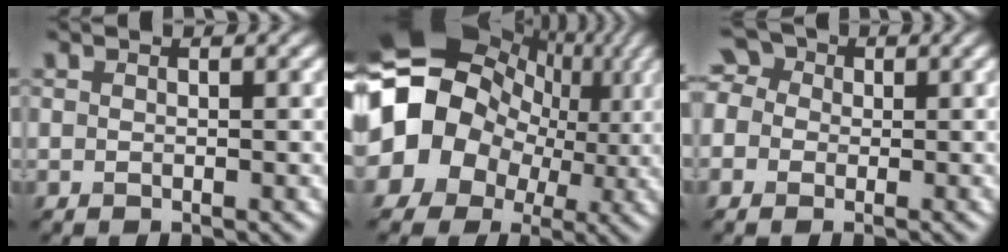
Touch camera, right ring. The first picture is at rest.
{"total": 15.7, "force": [2.2, 13.6, 7.6], "torque": [-0.174, 0.023, 0.046]}
{"total": 3.7, "force": [-0.2, 3.3, 1.5], "torque": [-0.052, 0.029, -0.008]}